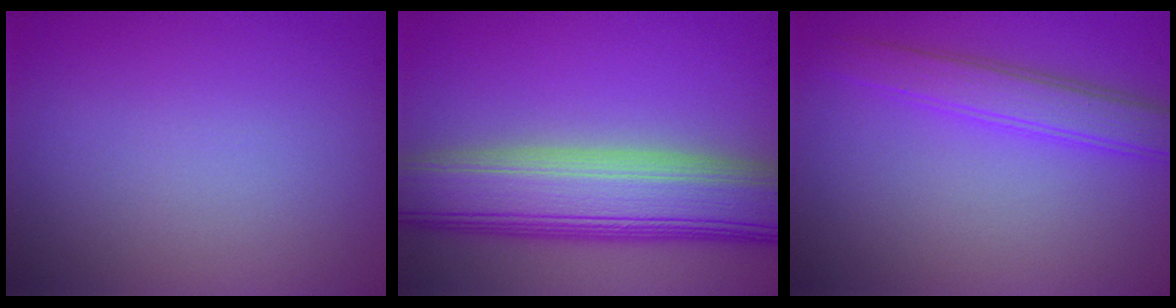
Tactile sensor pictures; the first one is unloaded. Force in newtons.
{"total": 10.6, "press": 10.5, "slide": 0.6}
{"total": 4.4, "press": 4.4, "slide": 0.2}